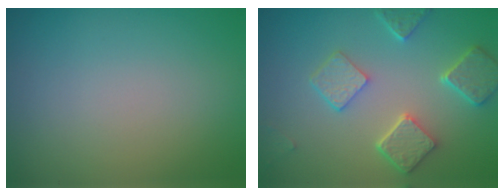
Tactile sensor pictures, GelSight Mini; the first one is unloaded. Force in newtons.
{"total": 5.0, "press": 4.0, "slide": 3.0}